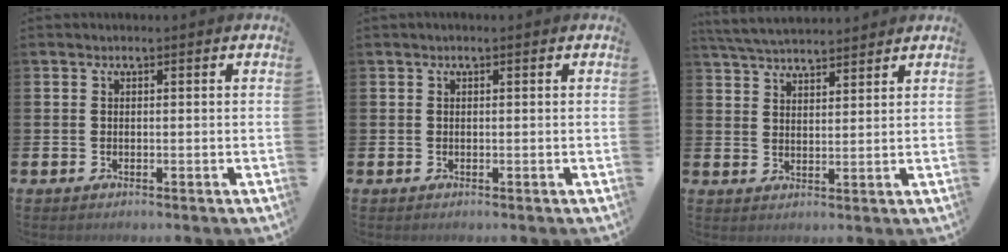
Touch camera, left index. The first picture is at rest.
{"total": 0.0}
{"total": 4.5, "force": [4.5, 0.6, 0.6], "torque": [-0.032, -0.017, 0.082]}